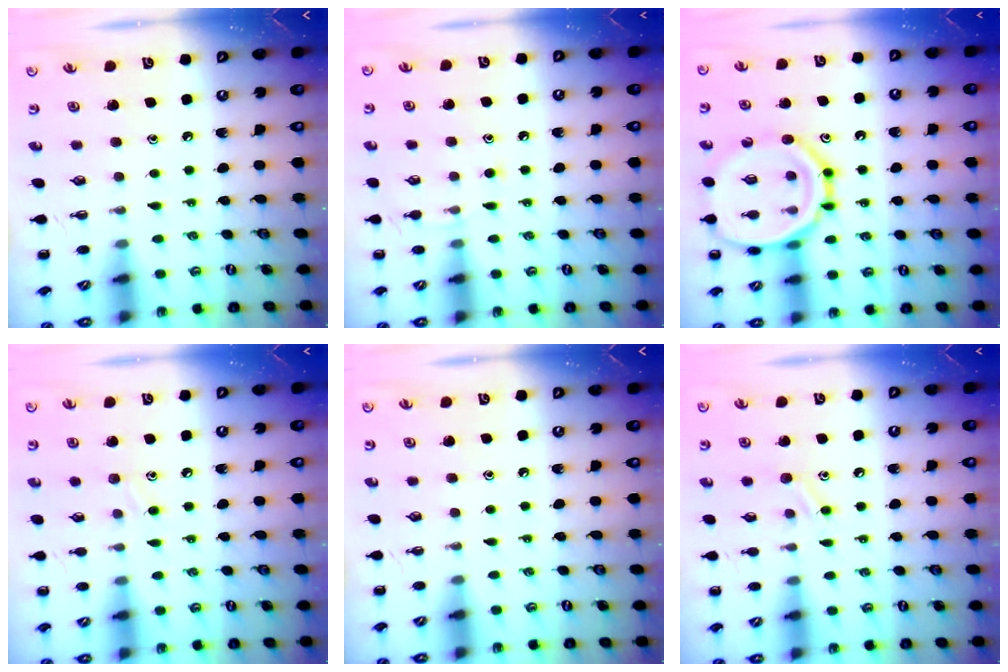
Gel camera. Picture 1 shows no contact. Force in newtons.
{"total": 6.9, "press": 6.6, "slide": 1.9}
{"total": 18.0, "press": 17.9, "slide": 2.3}
{"total": 5.7, "press": 5.4, "slide": 1.9}
{"total": 0.0}
{"total": 7.3, "press": 7.1, "slide": 1.4}